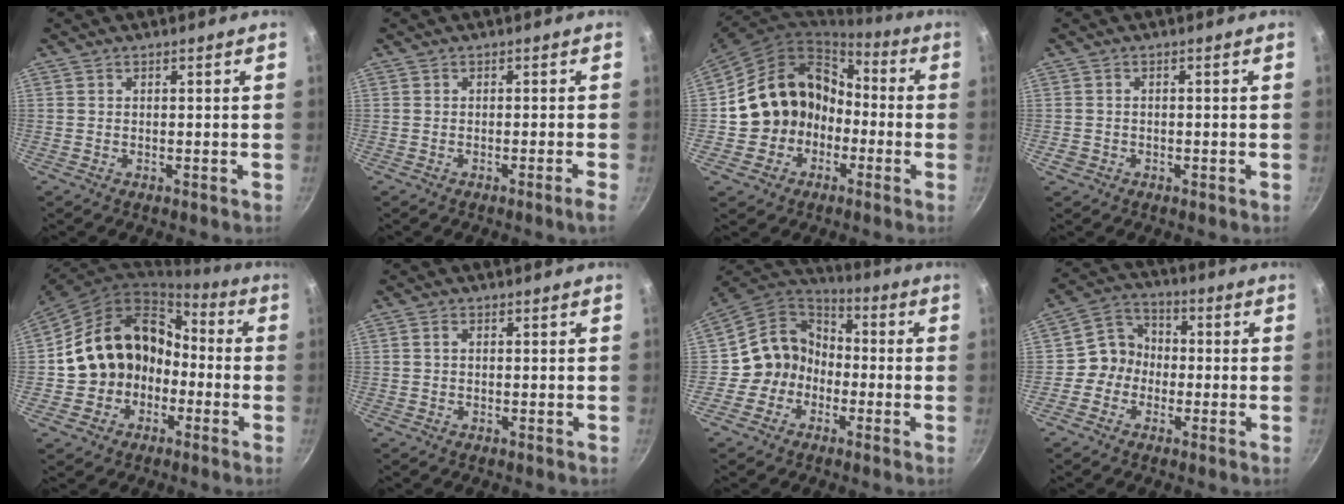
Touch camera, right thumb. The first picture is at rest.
{"total": 1.8, "force": [-1.0, -0.4, 1.5], "torque": [-0.035, 0.008, -0.015]}
{"total": 15.7, "force": [-3.0, 14.0, 6.3], "torque": [-0.073, 0.067, -0.037]}
{"total": 1.7, "force": [-0.7, 1.4, 0.7], "torque": [-0.013, 0.004, -0.008]}
{"total": 16.6, "force": [-3.0, 14.2, 8.0], "torque": [-0.104, 0.072, -0.040]}
{"total": 0.9, "force": [0.1, 0.6, 0.7], "torque": [-0.012, 0.005, 0.001]}
{"total": 10.9, "force": [-2.7, 9.9, 3.6], "torque": [-0.019, 0.052, -0.065]}
{"total": 7.1, "force": [-1.6, 6.4, 2.5], "torque": [-0.003, 0.029, -0.046]}